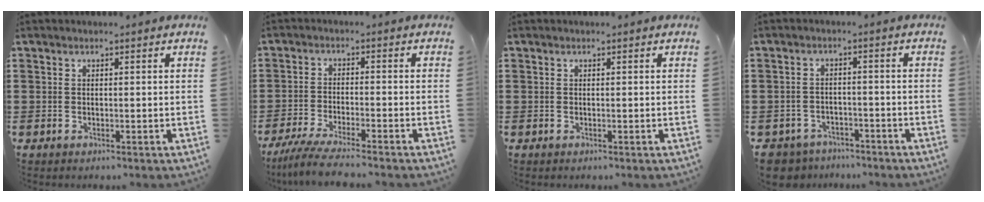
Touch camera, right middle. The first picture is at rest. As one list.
[{"total": 4.9, "force": [-4.4, -0.2, 2.1], "torque": [-0.057, -0.019, -0.088]}, {"total": 0.0}, {"total": 3.7, "force": [-3.6, 0.9, -0.1], "torque": [-0.014, -0.002, -0.079]}]